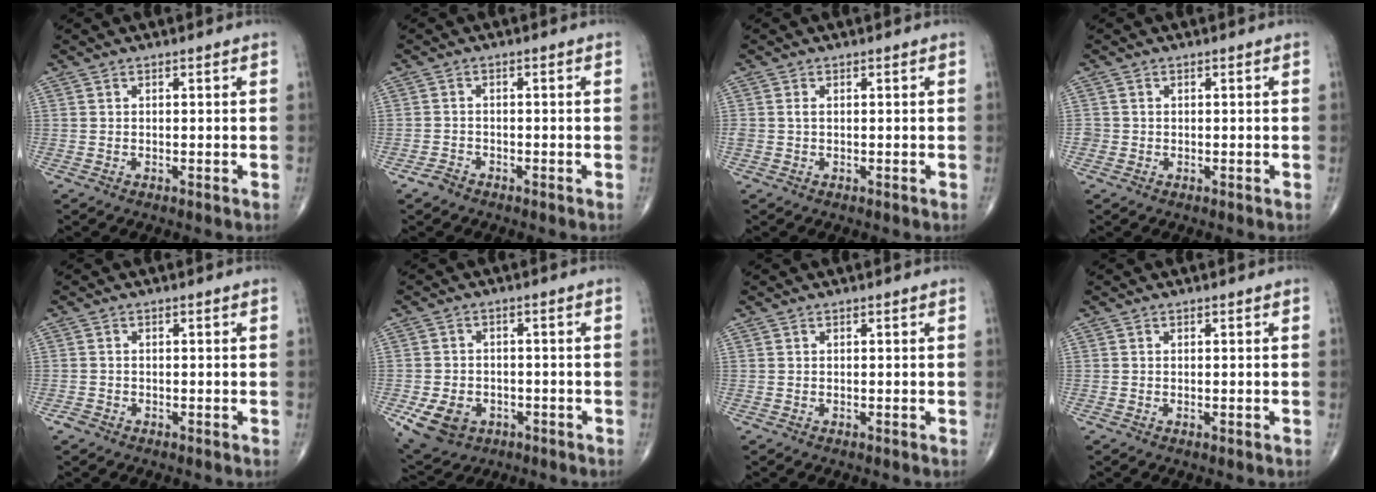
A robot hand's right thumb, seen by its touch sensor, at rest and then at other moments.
{"total": 1.9, "force": [-1.5, 1.1, 0.5], "torque": [-0.015, 0.005, -0.028]}
{"total": 0.9, "force": [0.0, 0.6, 0.7], "torque": [-0.016, 0.000, -0.001]}
{"total": 1.2, "force": [-0.4, 1.1, 0.1], "torque": [0.002, 0.004, -0.011]}
{"total": 1.2, "force": [-0.9, 0.9, 0.3], "torque": [-0.006, 0.002, -0.019]}
{"total": 9.0, "force": [-3.6, 6.8, 4.7], "torque": [-0.084, 0.013, -0.049]}
{"total": 0.0}
{"total": 0.0}